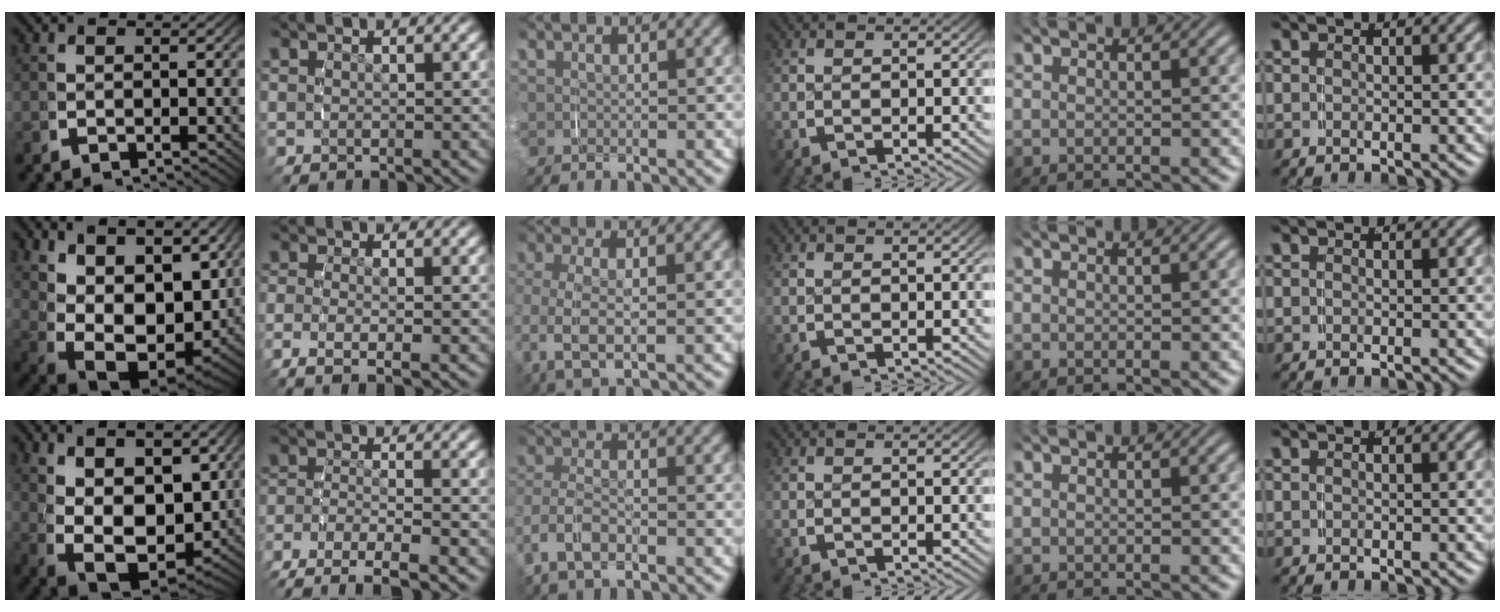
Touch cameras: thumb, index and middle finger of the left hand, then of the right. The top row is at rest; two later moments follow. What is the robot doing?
{"motion": "grasp_and_lifting", "object": "shirt"}